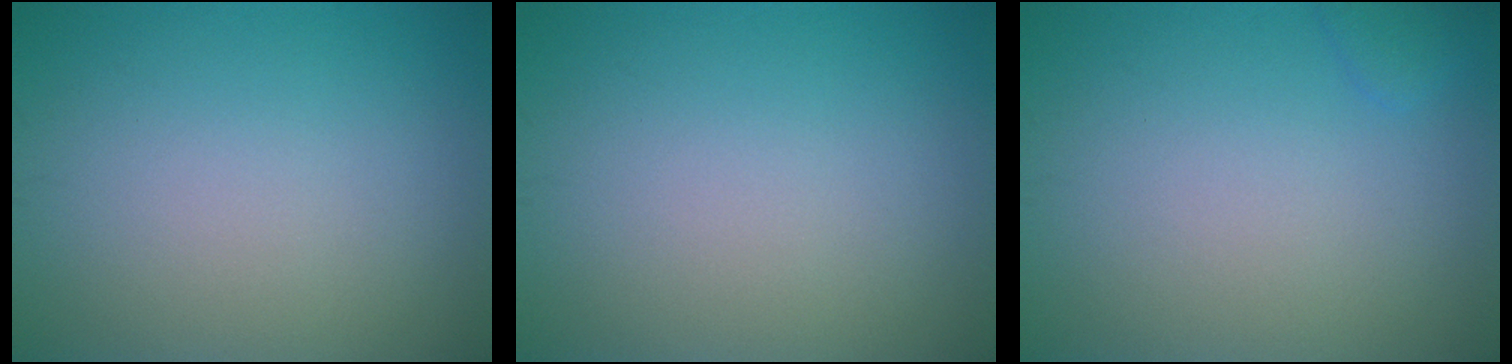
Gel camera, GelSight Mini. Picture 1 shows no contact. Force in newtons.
{"total": 0.0}
{"total": 0.8, "press": 0.8, "slide": 0.1}